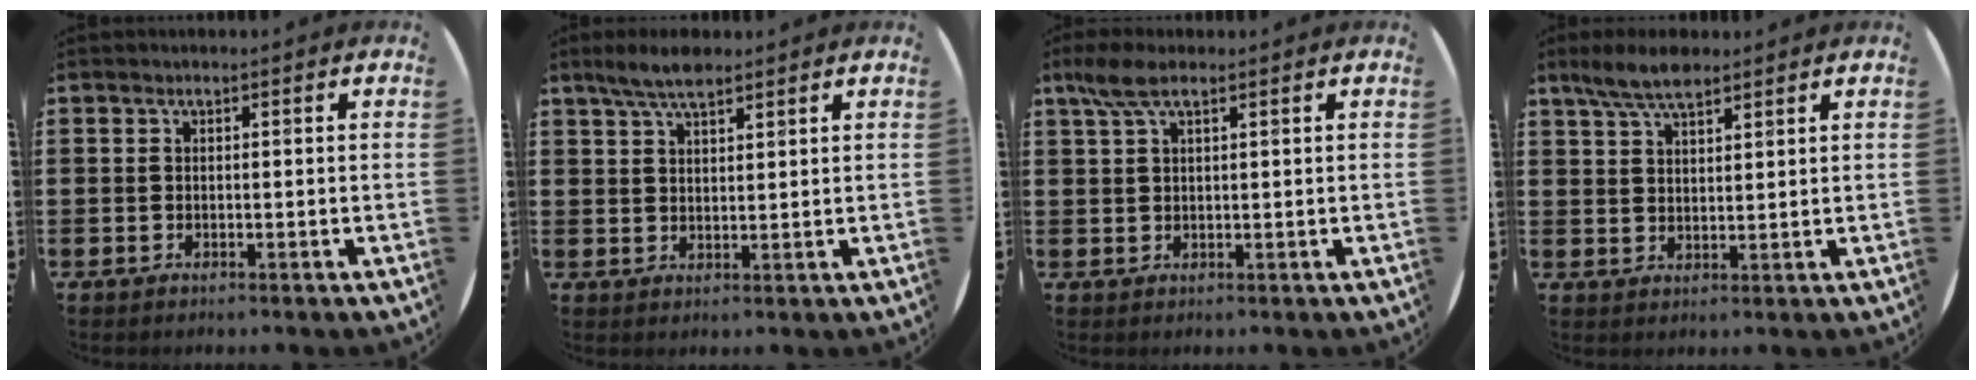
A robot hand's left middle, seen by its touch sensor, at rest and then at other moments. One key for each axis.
{"total": 4.6, "fx": 3.8, "fy": 1.3, "fz": 2.2, "tx": -0.043, "ty": -0.006, "tz": 0.067}
{"total": 3.7, "fx": 2.3, "fy": 1.1, "fz": 2.7, "tx": -0.058, "ty": 0.005, "tz": 0.043}
{"total": 5.6, "fx": 4.6, "fy": 1.7, "fz": 2.7, "tx": -0.063, "ty": -0.006, "tz": 0.086}